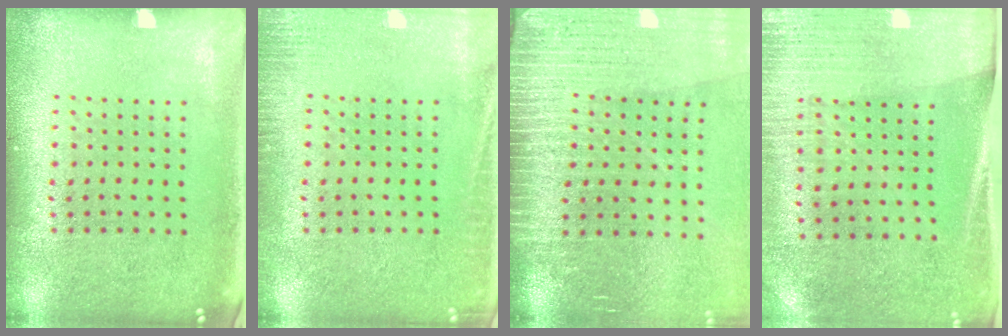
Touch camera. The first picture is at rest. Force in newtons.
{"total": 2.4, "press": 2.4, "slide": 0.4}
{"total": 3.6, "press": 3.4, "slide": 1.2}
{"total": 2.9, "press": 2.6, "slide": 1.3}